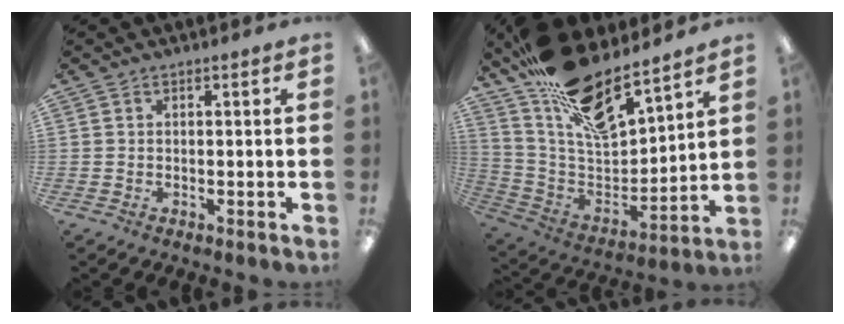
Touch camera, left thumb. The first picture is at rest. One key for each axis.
{"total": 20.7, "fx": 15.6, "fy": 7.6, "fz": 11.1, "tx": -0.196, "ty": -0.105, "tz": 0.276}